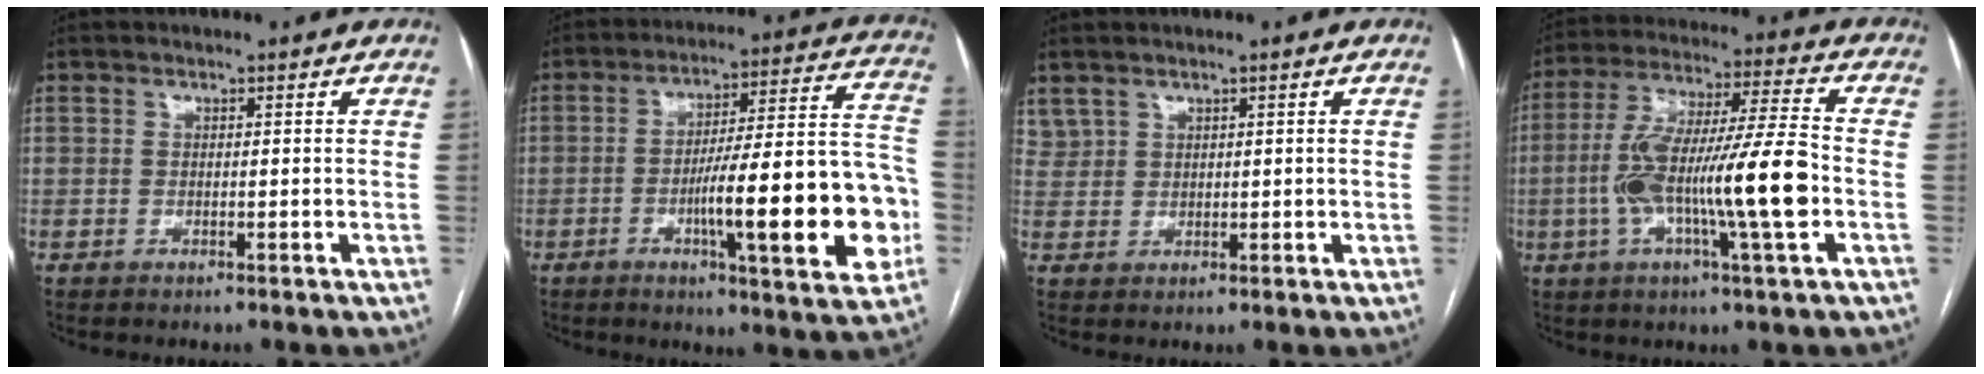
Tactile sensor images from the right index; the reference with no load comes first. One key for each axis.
{"total": 21.0, "fx": -5.2, "fy": 2.6, "fz": 20.1, "tx": -0.241, "ty": 0.019, "tz": -0.069}
{"total": 2.9, "fx": 2.3, "fy": 1.7, "fz": 0.5, "tx": -0.010, "ty": 0.009, "tz": 0.055}
{"total": 17.1, "fx": -3.3, "fy": 0.7, "fz": 16.8, "tx": -0.309, "ty": 0.004, "tz": -0.061}